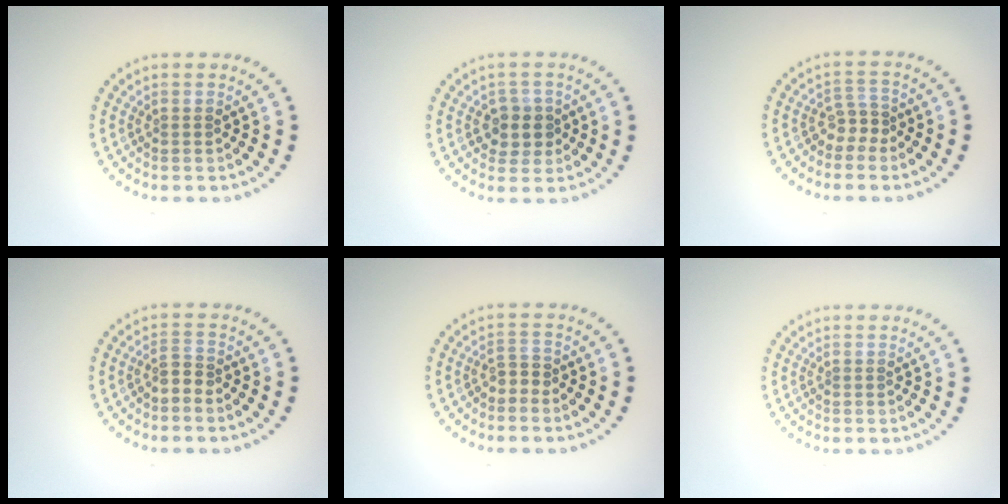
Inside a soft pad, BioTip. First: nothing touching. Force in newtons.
{"total": 2.4, "press": 2.3, "slide": 0.8}
{"total": 1.9, "press": 1.3, "slide": 1.4}
{"total": 1.6, "press": 1.2, "slide": 1.1}
{"total": 1.2, "press": 0.8, "slide": 0.9}
{"total": 0.0}